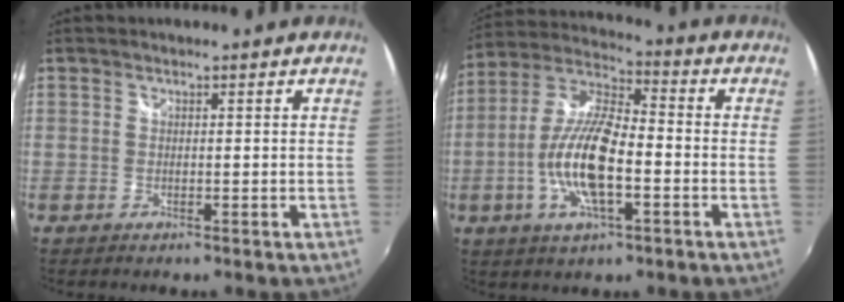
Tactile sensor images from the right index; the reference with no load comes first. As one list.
[{"total": 14.1, "force": [-3.8, 4.6, 12.7], "torque": [-0.263, -0.001, -0.076]}]